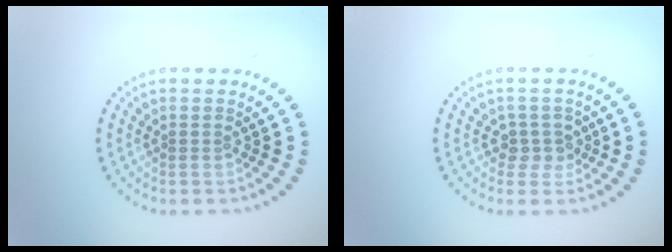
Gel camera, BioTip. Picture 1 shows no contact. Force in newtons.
{"total": 1.9, "press": 1.6, "slide": 1.0}